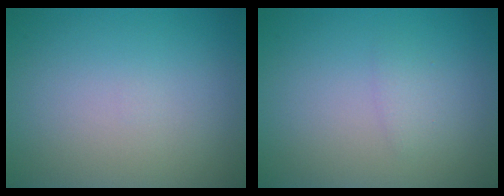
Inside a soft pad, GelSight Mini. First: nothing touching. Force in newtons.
{"total": 1.0, "press": 1.0, "slide": 0.1}